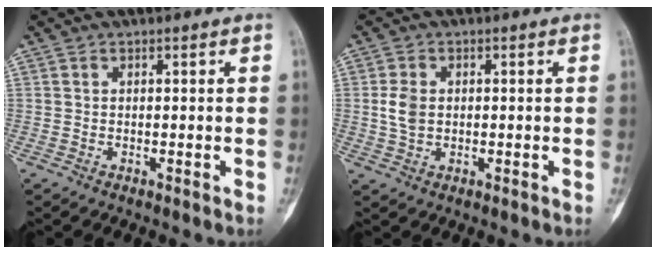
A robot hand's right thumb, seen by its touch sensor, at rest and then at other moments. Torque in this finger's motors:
{"motor_torque": [0.28, -0.07, 0.58, -0.02, 0.13]}